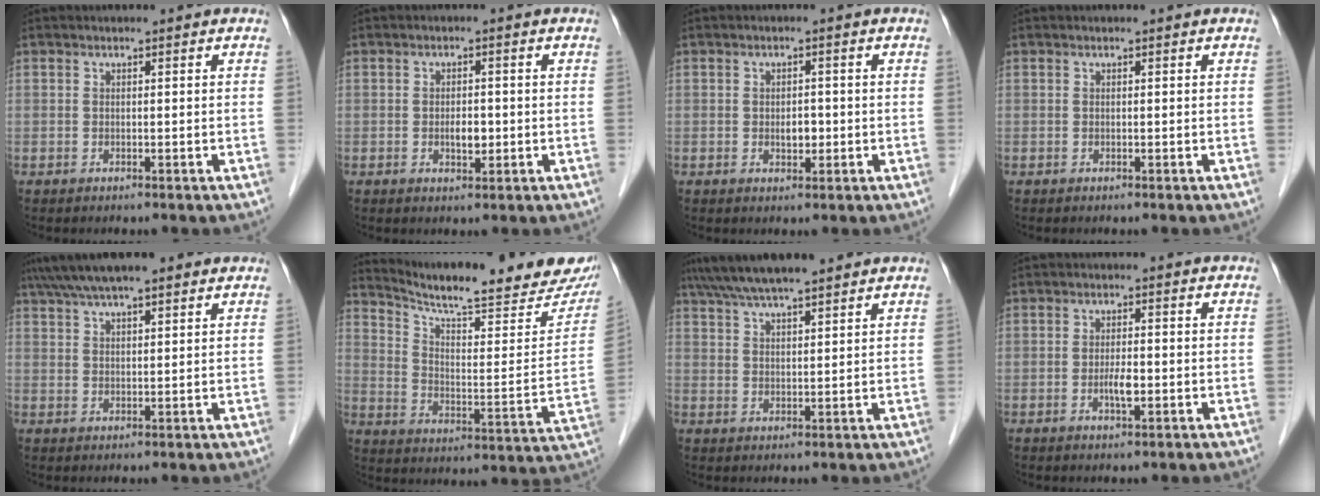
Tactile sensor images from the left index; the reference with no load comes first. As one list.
[{"total": 2.6, "force": [-0.5, 1.3, 2.2], "torque": [-0.039, 0.001, -0.003]}, {"total": 2.2, "force": [-0.4, 1.3, 1.7], "torque": [-0.028, 0.002, -0.002]}, {"total": 0.0}, {"total": 10.8, "force": [8.4, 2.2, 6.5], "torque": [-0.111, 0.046, 0.134]}, {"total": 23.0, "force": [20.5, 1.9, 10.3], "torque": [-0.162, -0.056, 0.280]}, {"total": 10.2, "force": [8.7, 1.1, 5.3], "torque": [-0.092, 0.037, 0.139]}, {"total": 2.5, "force": [-0.7, 0.6, 2.3], "torque": [-0.046, 0.001, -0.009]}]